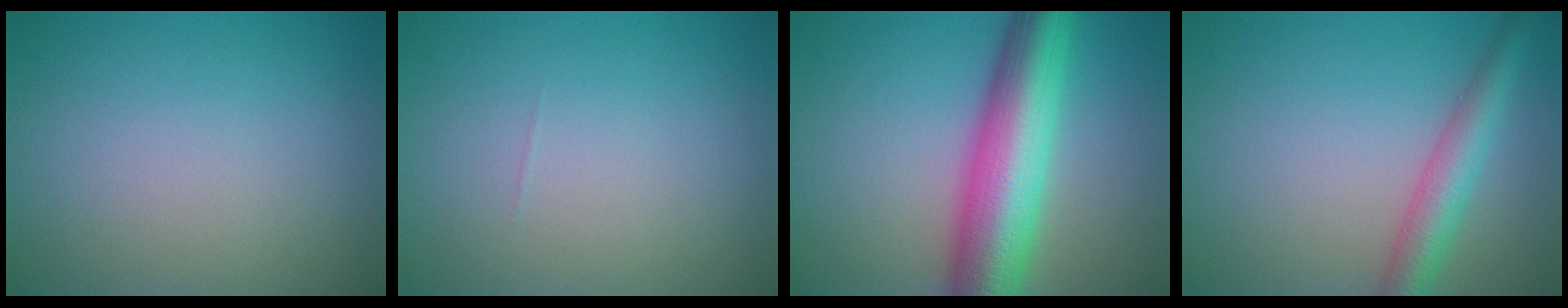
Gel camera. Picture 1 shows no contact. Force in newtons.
{"total": 0.0}
{"total": 10.3, "press": 10.3, "slide": 0.1}
{"total": 3.9, "press": 3.9, "slide": 0.1}